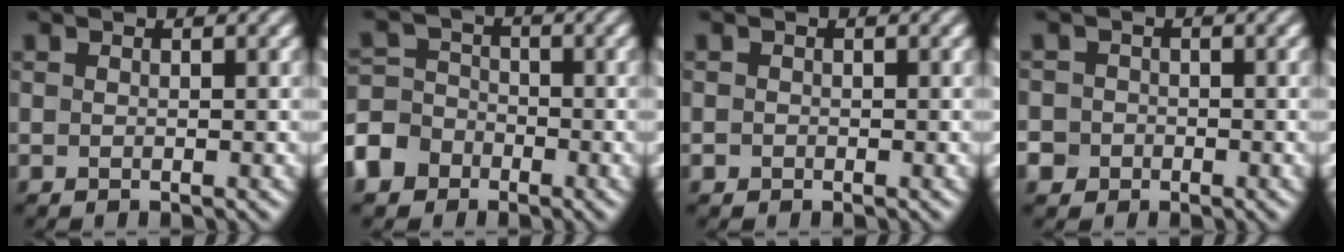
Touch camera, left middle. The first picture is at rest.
{"total": 6.3, "force": [-3.7, 4.9, 1.5], "torque": [-0.025, -0.007, -0.085]}
{"total": 0.6, "force": [-0.3, 0.5, 0.1], "torque": [0.003, -0.004, -0.006]}
{"total": 3.9, "force": [-1.7, 3.4, 0.7], "torque": [0.000, 0.003, -0.051]}